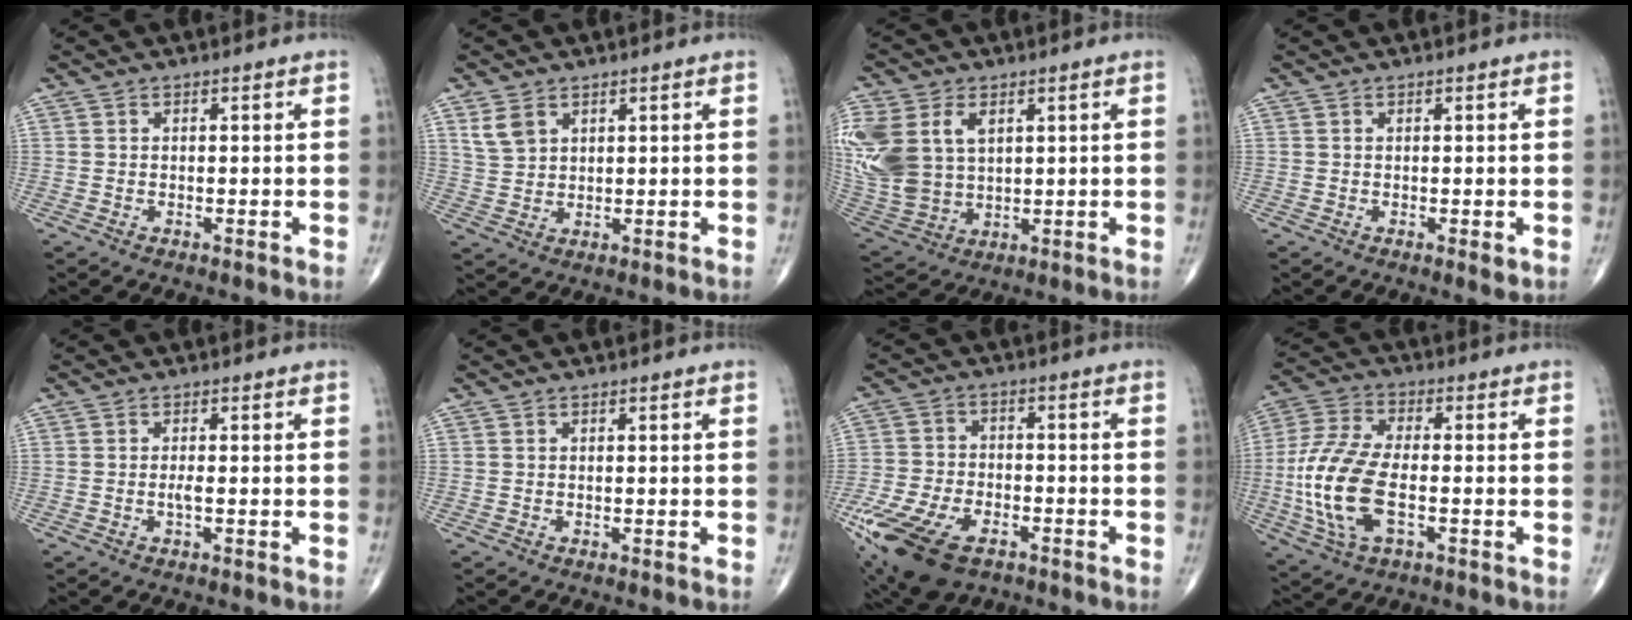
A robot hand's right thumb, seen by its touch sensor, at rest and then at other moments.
{"total": 4.3, "force": [2.4, 2.8, 2.2], "torque": [-0.039, -0.008, 0.056]}
{"total": 18.9, "force": [5.1, 13.1, 12.6], "torque": [-0.310, 0.000, 0.114]}
{"total": 1.3, "force": [-0.2, 0.4, 1.2], "torque": [-0.016, -0.006, -0.001]}
{"total": 1.0, "force": [-0.3, 0.1, 1.0], "torque": [-0.022, -0.002, -0.005]}
{"total": 0.0}
{"total": 17.3, "force": [-9.5, 9.2, 11.2], "torque": [-0.251, 0.006, -0.168]}
{"total": 15.3, "force": [-3.0, 7.2, 13.2], "torque": [-0.297, 0.013, -0.055]}